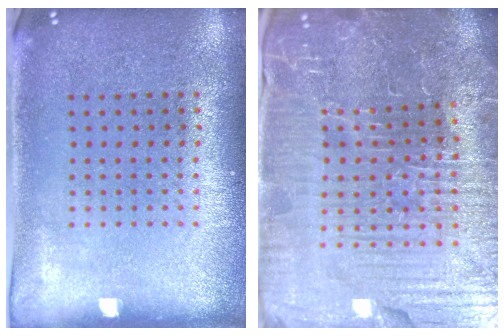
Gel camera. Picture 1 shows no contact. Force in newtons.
{"total": 5.9, "press": 5.6, "slide": 1.9}